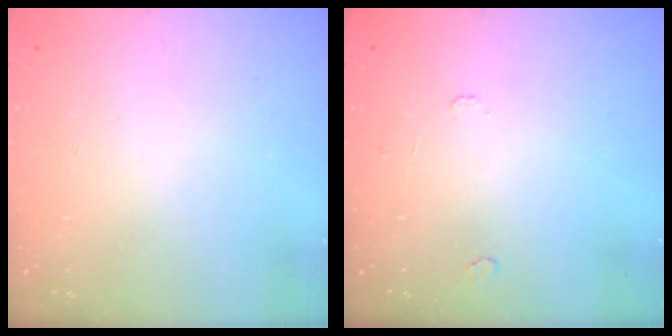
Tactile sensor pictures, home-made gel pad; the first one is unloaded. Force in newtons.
{"total": 5.1, "press": 5.1, "slide": 0.5}